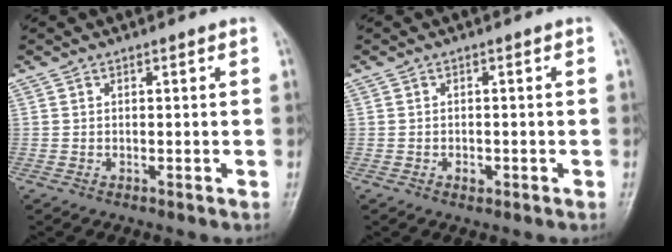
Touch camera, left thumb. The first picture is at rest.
{"total": 1.5, "force": [-0.6, 1.1, 0.8], "torque": [-0.009, 0.002, -0.009]}